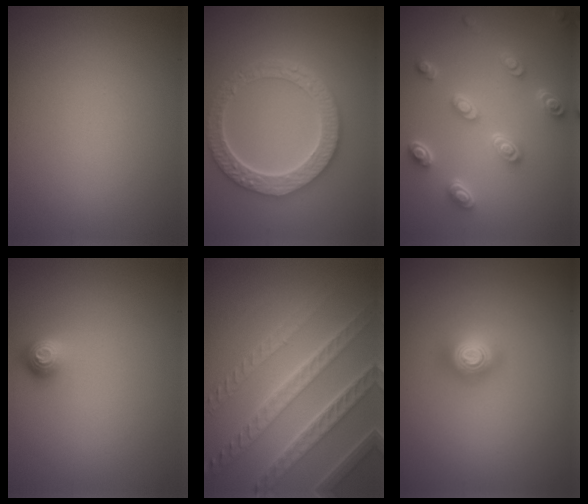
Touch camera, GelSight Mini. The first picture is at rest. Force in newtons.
{"total": 5.6, "press": 4.7, "slide": 3.1}
{"total": 4.5, "press": 3.6, "slide": 2.6}
{"total": 1.6, "press": 1.1, "slide": 1.0}
{"total": 7.7, "press": 5.4, "slide": 5.5}
{"total": 2.0, "press": 2.0, "slide": 0.1}